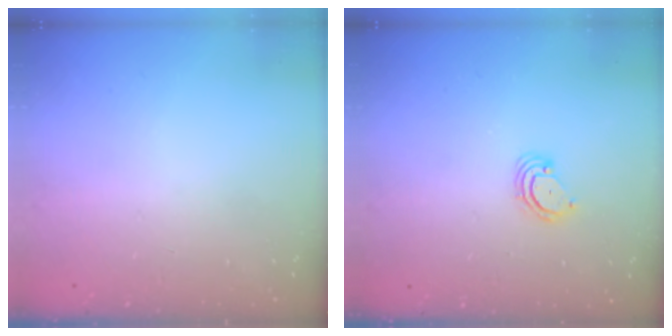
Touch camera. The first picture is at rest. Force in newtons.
{"total": 3.9, "press": 3.9, "slide": 0.2}